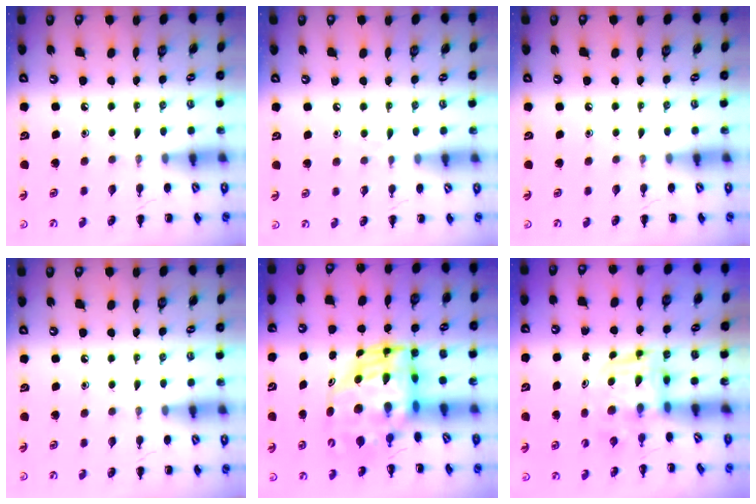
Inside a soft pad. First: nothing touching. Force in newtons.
{"total": 2.9, "press": 2.7, "slide": 1.0}
{"total": 0.0}
{"total": 0.0}
{"total": 8.6, "press": 8.3, "slide": 2.2}
{"total": 3.2, "press": 3.1, "slide": 0.5}